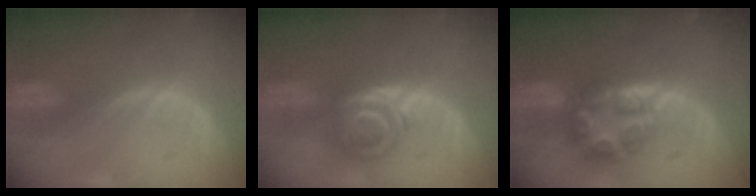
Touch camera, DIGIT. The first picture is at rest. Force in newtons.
{"total": 6.0, "press": 5.5, "slide": 2.3}
{"total": 8.0, "press": 6.9, "slide": 4.0}